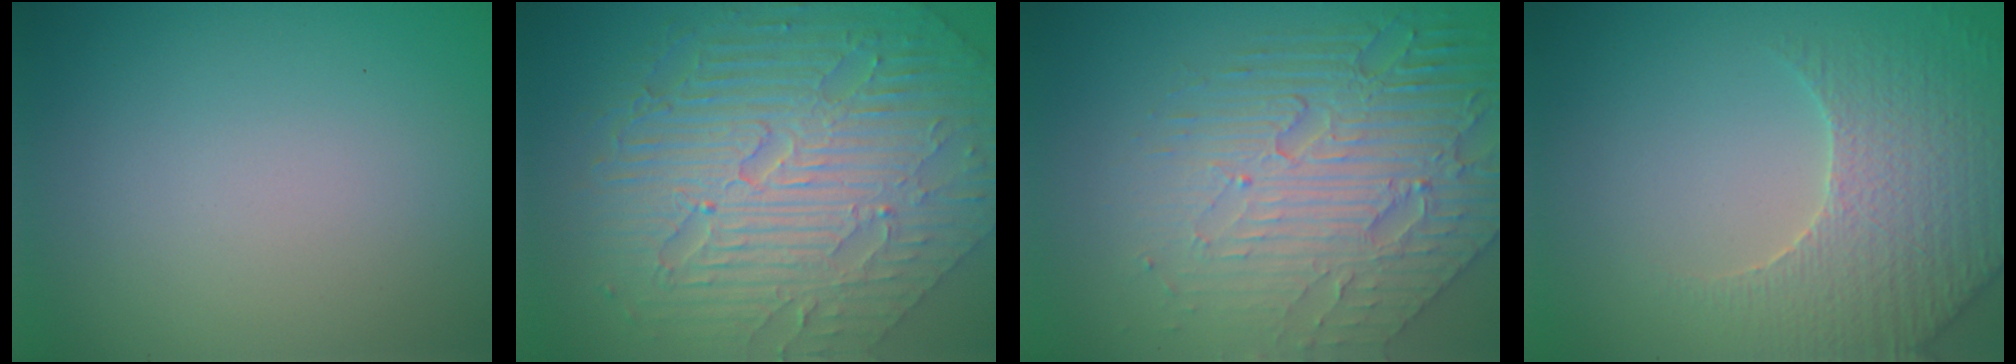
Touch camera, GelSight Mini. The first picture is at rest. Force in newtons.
{"total": 11.3, "press": 7.6, "slide": 8.4}
{"total": 8.4, "press": 5.7, "slide": 6.2}
{"total": 4.4, "press": 4.3, "slide": 0.8}